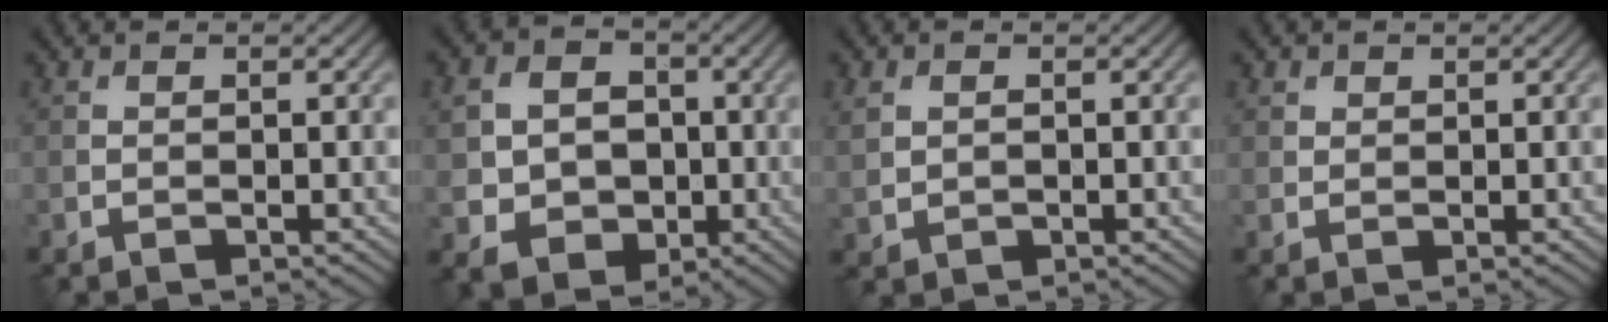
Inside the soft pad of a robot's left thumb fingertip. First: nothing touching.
{"total": 8.3, "force": [-0.5, 7.4, 3.7], "torque": [-0.114, -0.005, -0.018]}
{"total": 2.3, "force": [0.5, 1.8, 1.3], "torque": [-0.034, -0.003, 0.012]}
{"total": 1.3, "force": [0.8, 1.0, 0.3], "torque": [-0.004, 0.000, 0.017]}